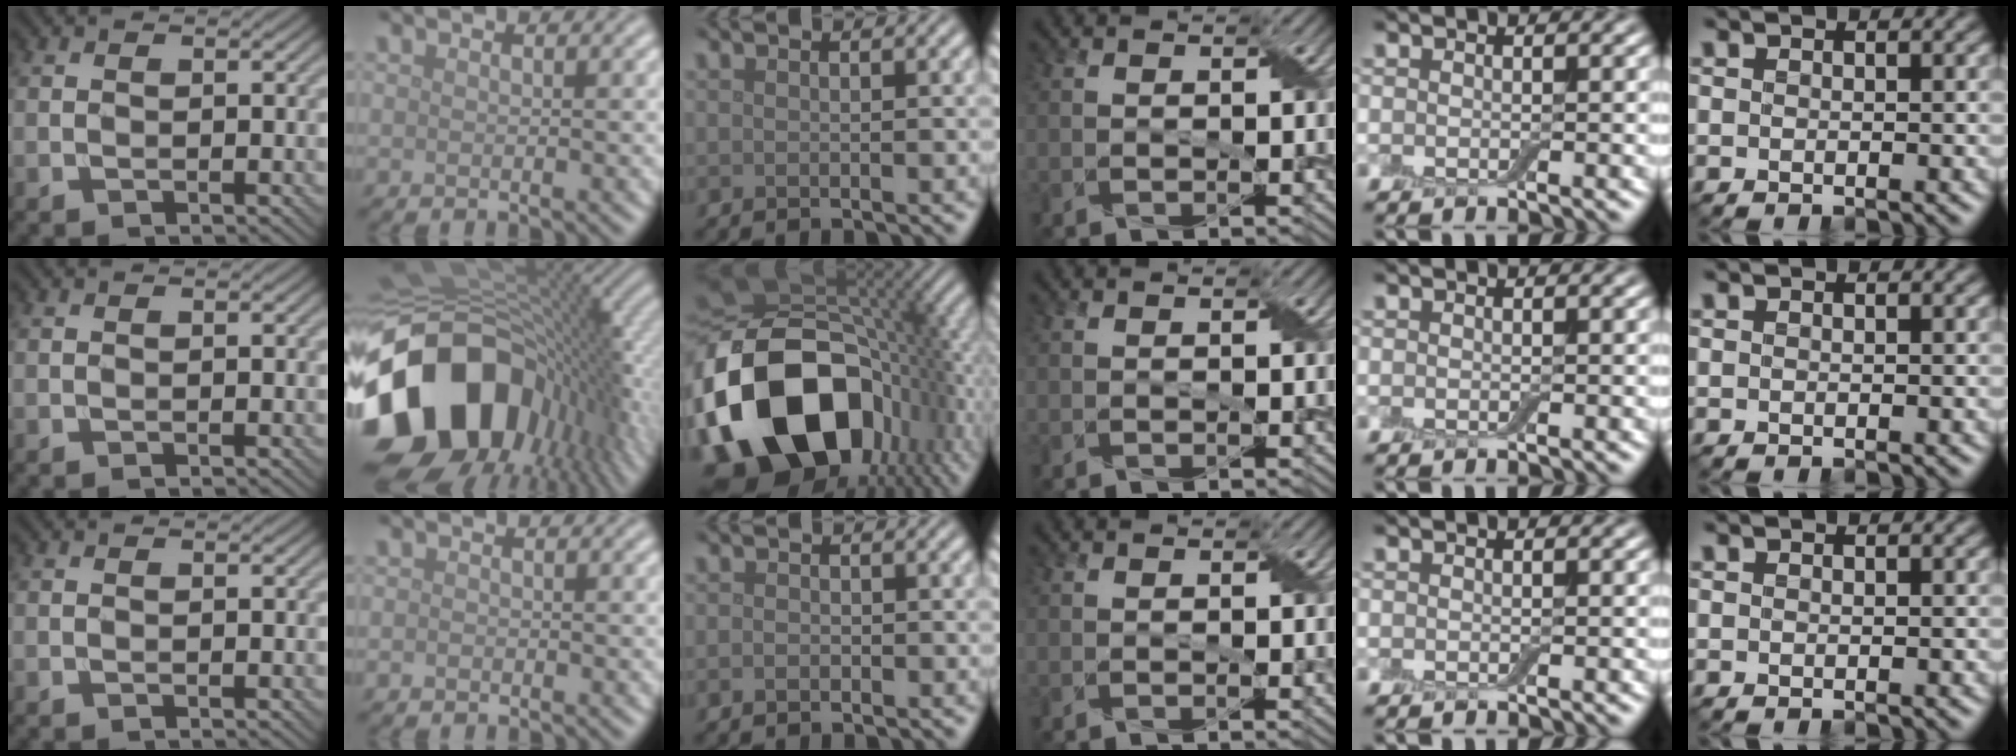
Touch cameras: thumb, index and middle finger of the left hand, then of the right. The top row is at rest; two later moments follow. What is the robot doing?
{"motion": "fold", "object": "aluminum foil"}